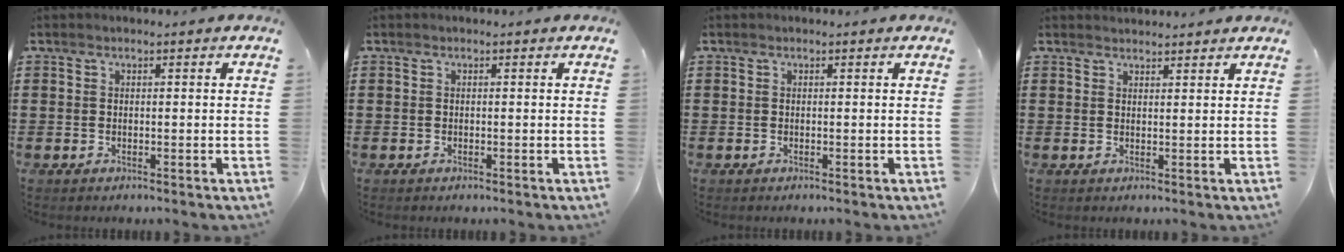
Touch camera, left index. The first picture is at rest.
{"total": 0.0}
{"total": 0.0}
{"total": 1.6, "force": [1.6, 0.2, 0.0], "torque": [-0.005, 0.001, 0.032]}